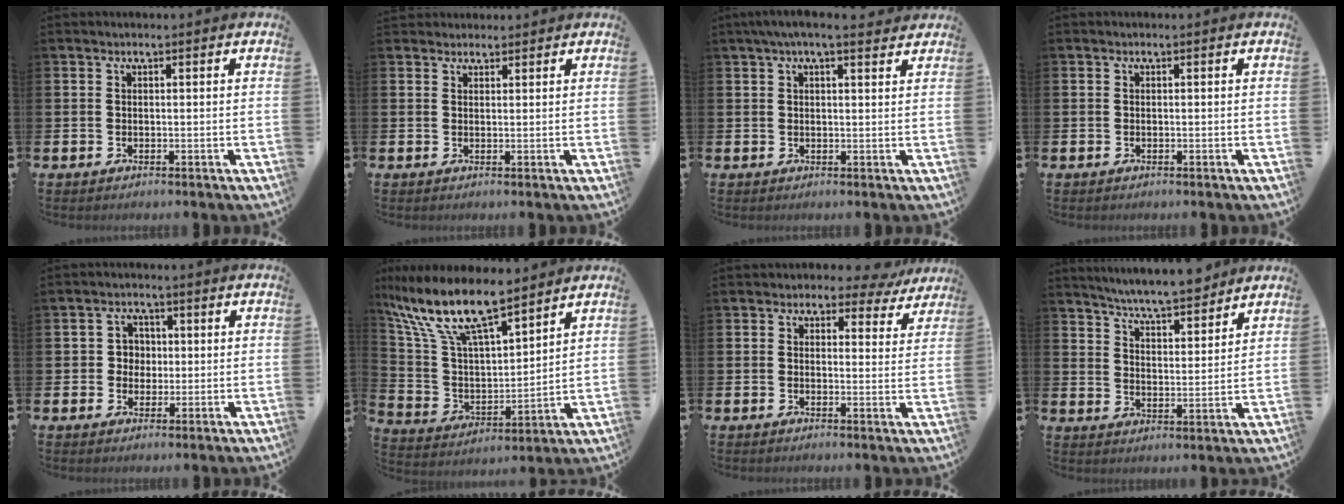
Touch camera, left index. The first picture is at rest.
{"total": 1.6, "force": [1.6, 0.5, -0.1], "torque": [0.009, -0.006, 0.028]}
{"total": 3.5, "force": [2.9, 0.6, 1.9], "torque": [-0.035, -0.007, 0.049]}
{"total": 0.0}
{"total": 2.9, "force": [0.3, 2.8, 0.8], "torque": [-0.018, 0.008, -0.001]}
{"total": 12.1, "force": [9.9, 2.6, 6.4], "torque": [-0.169, -0.053, 0.176]}
{"total": 2.9, "force": [2.2, 1.6, 0.9], "torque": [-0.011, -0.011, 0.032]}
{"total": 6.4, "force": [6.3, 0.1, 1.4], "torque": [-0.045, -0.040, 0.109]}